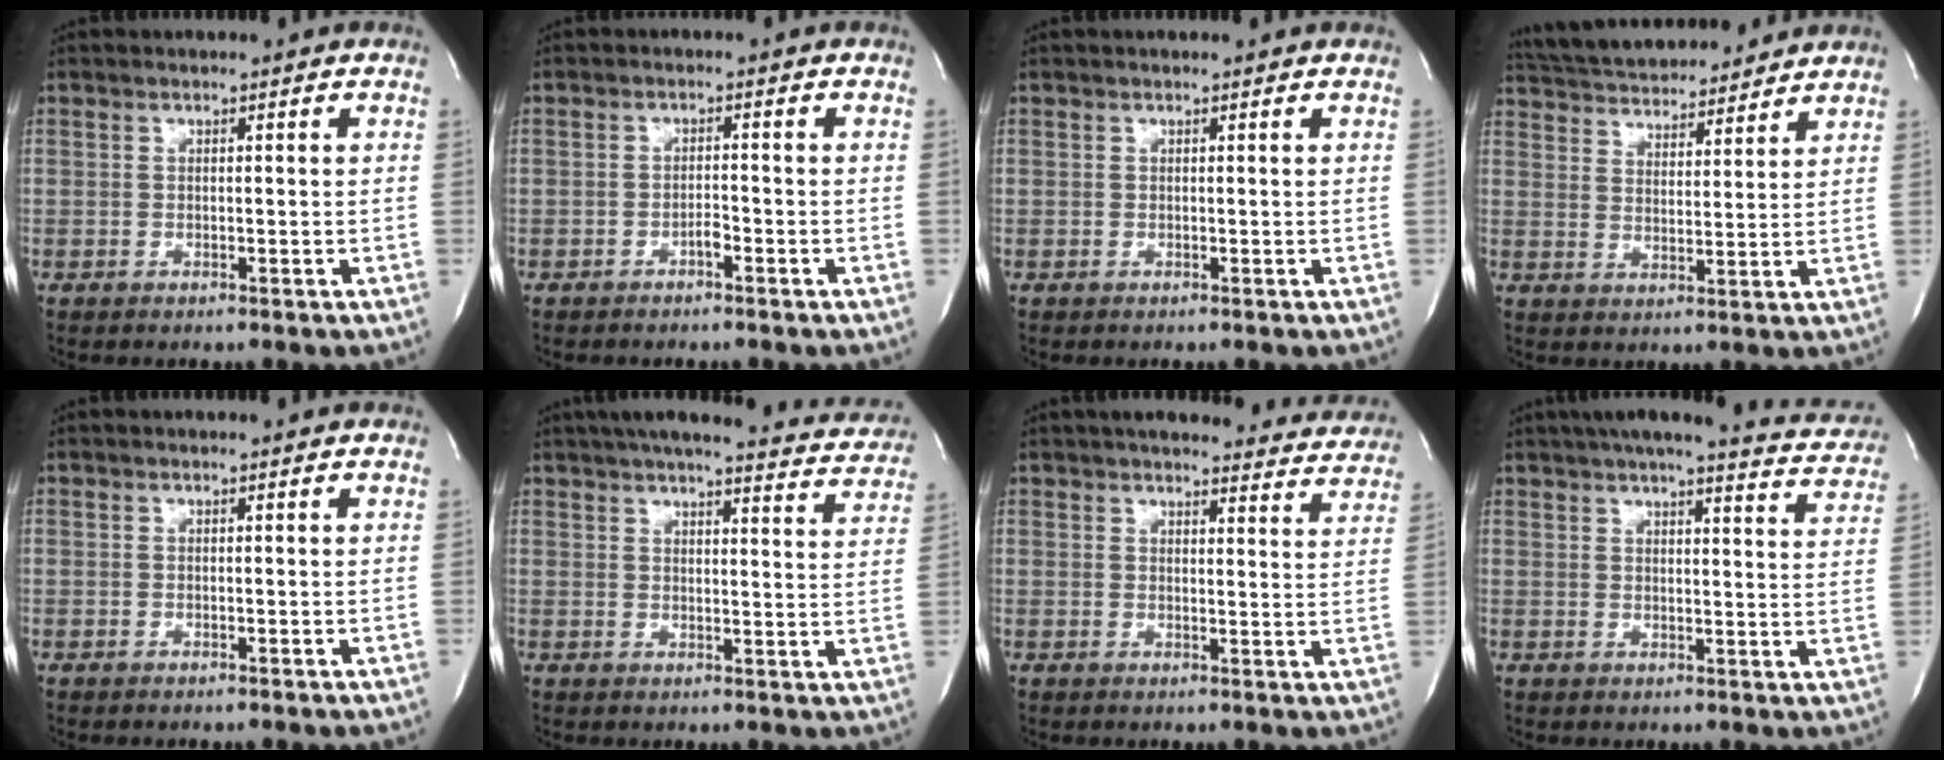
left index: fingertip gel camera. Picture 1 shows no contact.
{"total": 1.4, "force": [-1.1, 0.2, 0.8], "torque": [-0.017, 0.000, -0.018]}
{"total": 0.8, "force": [0.8, 0.1, 0.2], "torque": [-0.010, 0.006, 0.008]}
{"total": 16.0, "force": [14.9, 3.2, 5.2], "torque": [-0.099, 0.025, 0.231]}
{"total": 1.1, "force": [1.1, 0.1, 0.3], "torque": [-0.015, 0.008, 0.012]}
{"total": 23.4, "force": [21.3, 3.6, 9.1], "torque": [-0.142, -0.033, 0.250]}
{"total": 20.9, "force": [19.5, 4.3, 6.1], "torque": [-0.079, -0.030, 0.221]}
{"total": 18.8, "force": [16.9, 2.3, 7.8], "torque": [-0.109, -0.029, 0.194]}